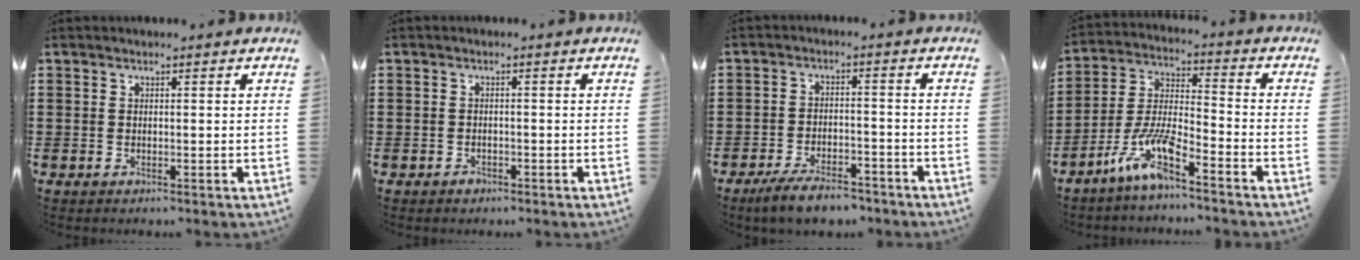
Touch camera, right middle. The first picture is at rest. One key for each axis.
{"total": 1.0, "fx": -0.8, "fy": 0.7, "fz": 0.1, "tx": -0.003, "ty": 0.002, "tz": -0.018}
{"total": 5.5, "fx": -4.9, "fy": 1.2, "fz": 2.2, "tx": -0.046, "ty": 0.003, "tz": -0.096}
{"total": 9.1, "fx": -6.8, "fy": 1.5, "fz": 5.9, "tx": -0.144, "ty": -0.010, "tz": -0.136}